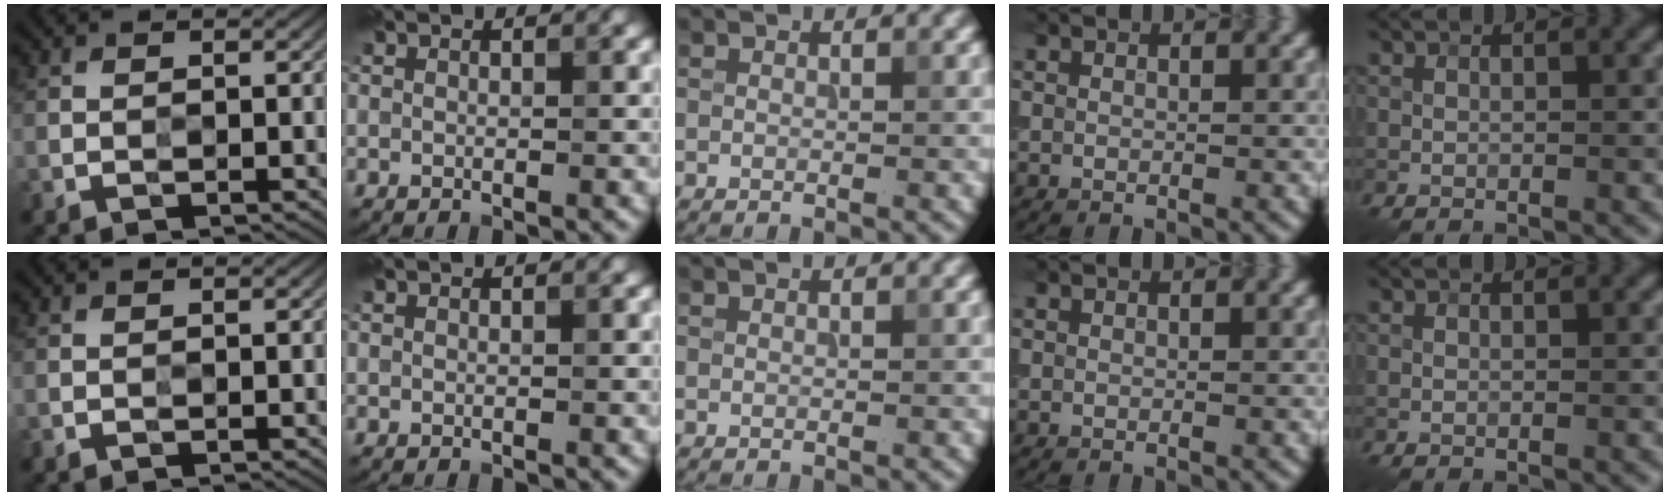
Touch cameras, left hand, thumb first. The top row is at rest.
{}